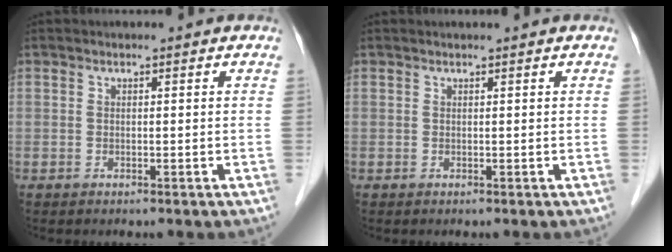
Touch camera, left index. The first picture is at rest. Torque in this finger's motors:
{"motor_torque": [0.04, -0.31, 0.01, 0.00]}